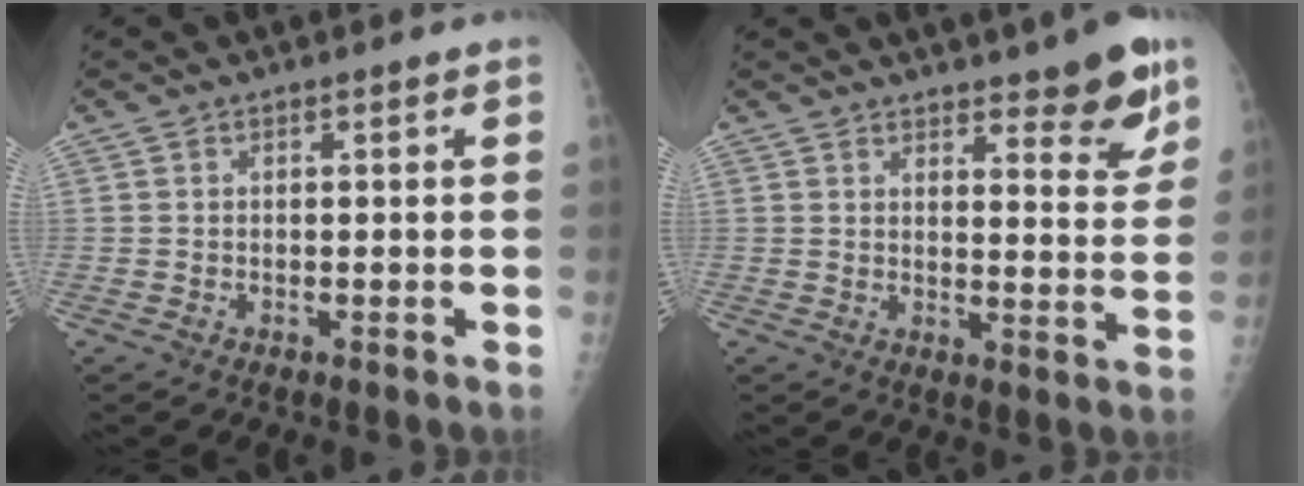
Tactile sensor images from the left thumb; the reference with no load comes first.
{"total": 9.6, "force": [6.4, 2.7, 6.6], "torque": [-0.057, -0.042, 0.087]}